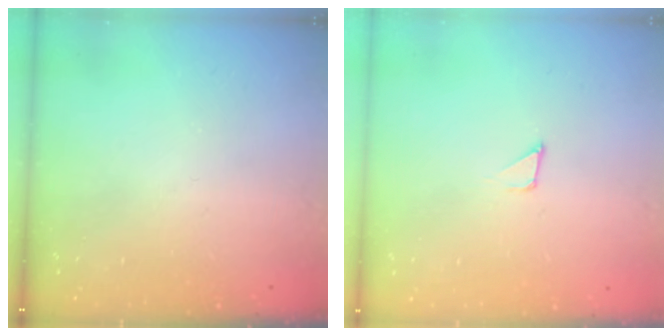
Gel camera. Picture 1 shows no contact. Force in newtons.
{"total": 1.2, "press": 1.2, "slide": 0.0}